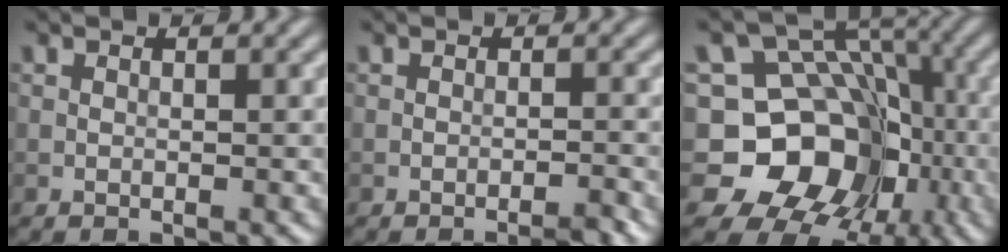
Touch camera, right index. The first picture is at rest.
{"total": 1.8, "force": [-1.3, 0.2, 1.1], "torque": [-0.012, 0.004, -0.023]}
{"total": 13.1, "force": [-3.3, 11.3, 5.8], "torque": [-0.089, 0.017, -0.090]}